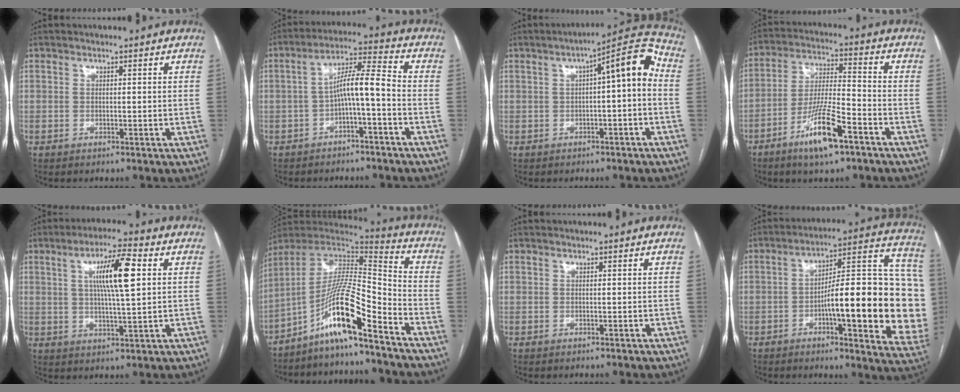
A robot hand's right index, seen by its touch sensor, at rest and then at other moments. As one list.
[{"total": 7.3, "force": [-2.0, 0.6, 7.0], "torque": [-0.121, 0.031, -0.033]}, {"total": 9.4, "force": [0.2, 1.8, 9.2], "torque": [-0.129, 0.040, 0.001]}, {"total": 11.5, "force": [-6.6, 1.7, 9.2], "torque": [-0.180, -0.012, -0.120]}, {"total": 9.9, "force": [2.6, 1.0, 9.5], "torque": [-0.167, 0.008, 0.044]}, {"total": 14.4, "force": [-9.5, 0.7, 10.9], "torque": [-0.206, 0.014, -0.170]}, {"total": 0.0}, {"total": 25.6, "force": [-3.5, 5.1, 24.8], "torque": [-0.256, 0.028, -0.041]}]